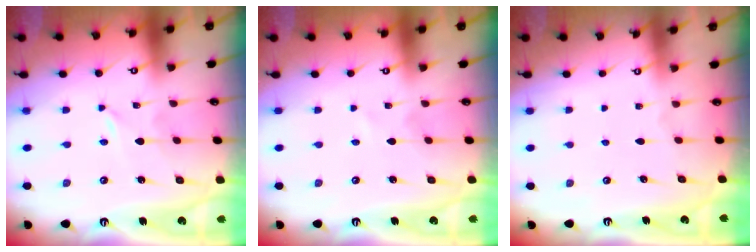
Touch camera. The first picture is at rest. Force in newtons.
{"total": 0.0}
{"total": 0.5, "press": 0.5, "slide": 0.1}